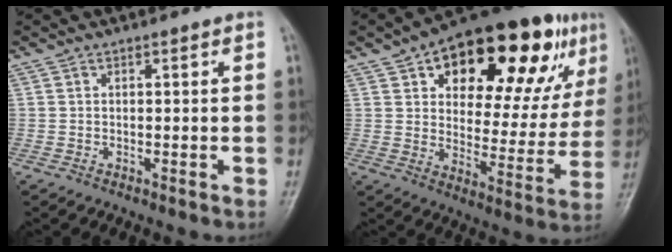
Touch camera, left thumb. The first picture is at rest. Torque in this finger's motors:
{"motor_torque": [0.97, 0.95, 1.69, -1.08, 0.20]}